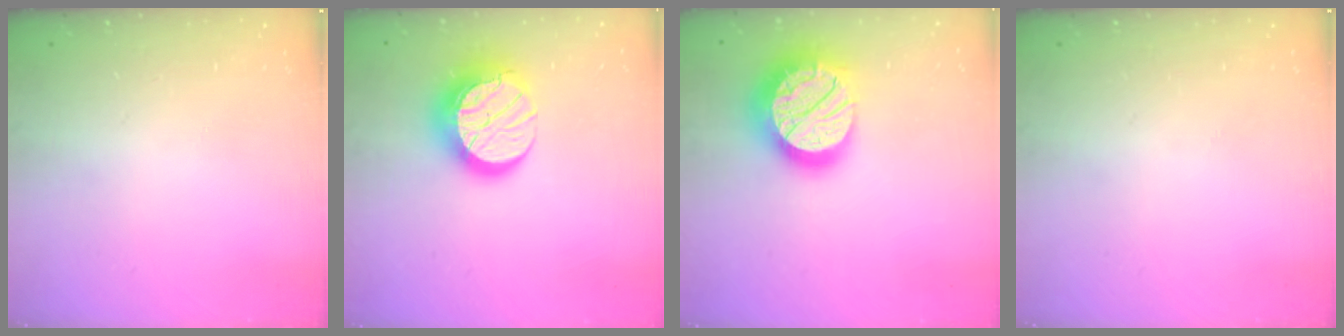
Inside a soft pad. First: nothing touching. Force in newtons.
{"total": 14.8, "press": 14.8, "slide": 1.2}
{"total": 24.1, "press": 24.0, "slide": 1.8}
{"total": 0.0}